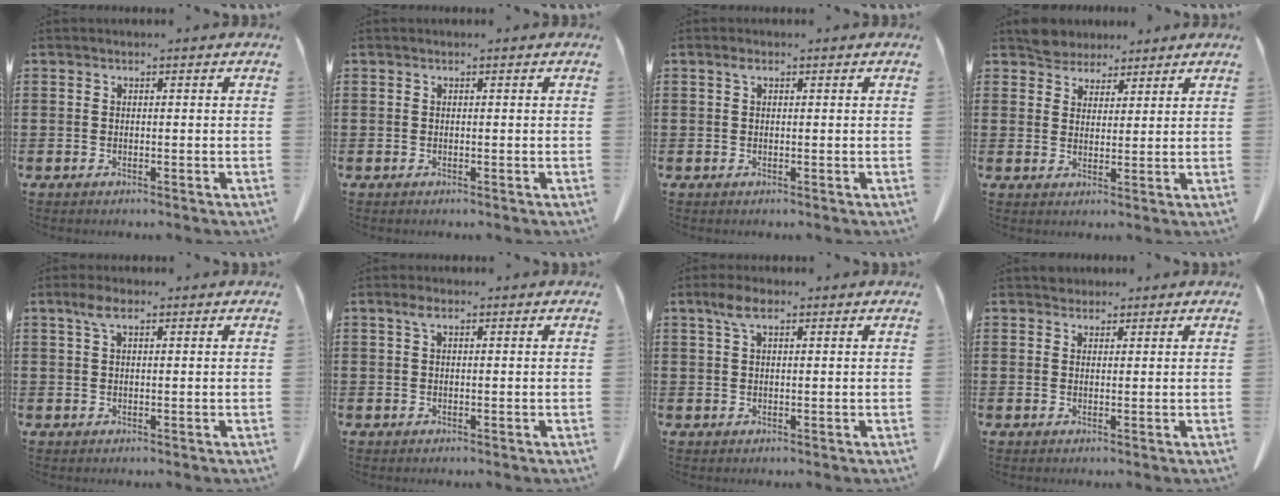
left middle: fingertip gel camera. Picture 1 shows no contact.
{"total": 0.0}
{"total": 1.1, "force": [0.5, 0.5, 0.9], "torque": [-0.021, 0.004, 0.008]}
{"total": 4.2, "force": [3.8, 1.6, 0.2], "torque": [-0.019, -0.002, 0.076]}
{"total": 2.9, "force": [1.3, 1.0, 2.4], "torque": [-0.053, 0.006, 0.022]}
{"total": 1.7, "force": [0.6, 0.7, 1.4], "torque": [-0.031, 0.004, 0.010]}
{"total": 3.5, "force": [1.7, 1.3, 2.9], "torque": [-0.063, 0.007, 0.028]}
{"total": 1.6, "force": [1.4, 0.6, 0.0], "torque": [-0.004, 0.002, 0.030]}